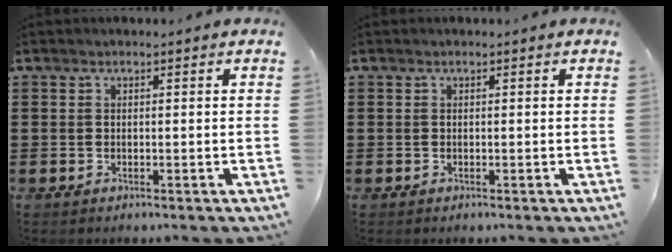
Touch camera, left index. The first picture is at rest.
{"total": 0.0}